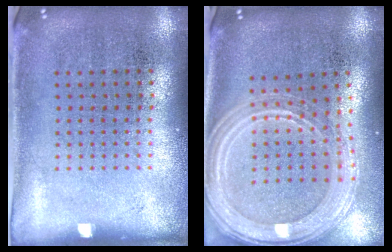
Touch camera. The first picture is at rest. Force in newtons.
{"total": 2.3, "press": 2.1, "slide": 1.0}